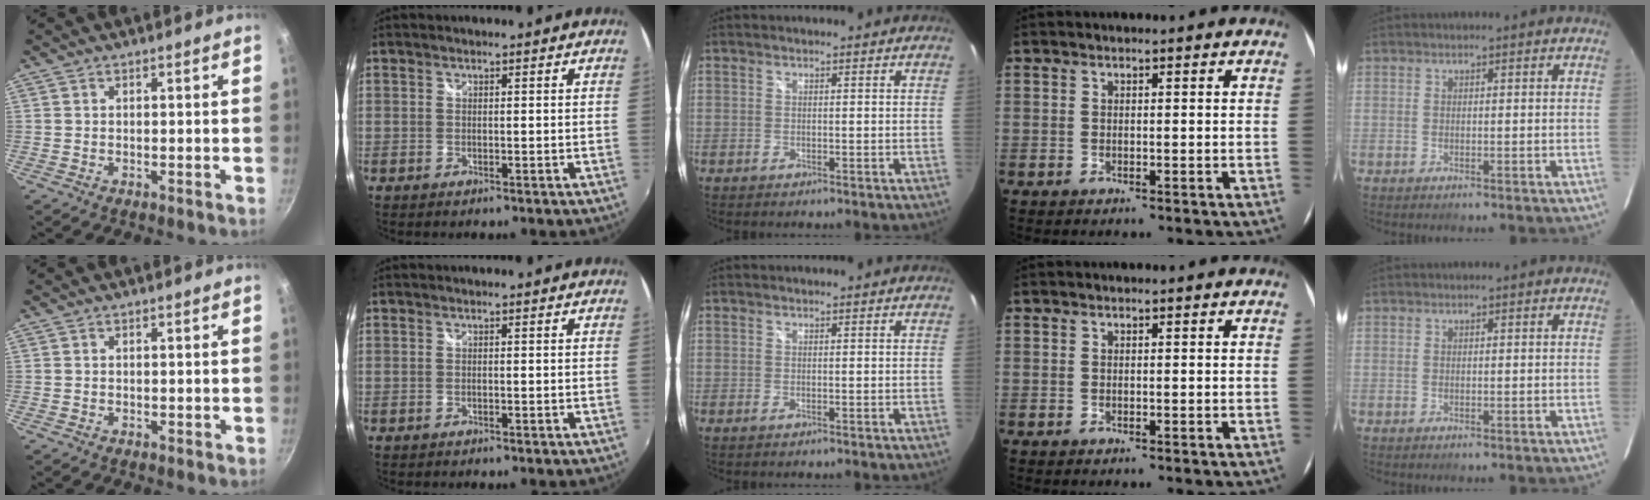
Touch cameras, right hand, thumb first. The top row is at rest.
{}